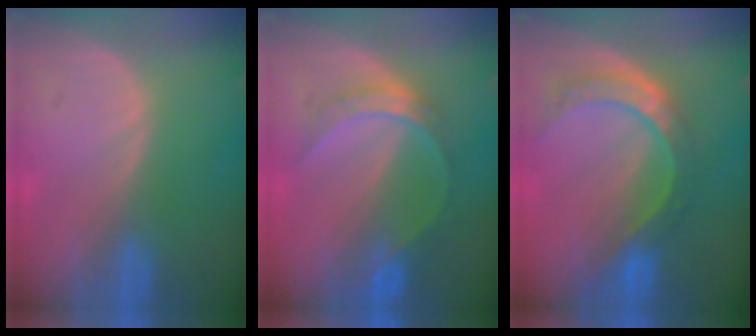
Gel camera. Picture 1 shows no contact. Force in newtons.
{"total": 6.5, "press": 5.6, "slide": 3.4}
{"total": 8.8, "press": 7.4, "slide": 4.8}